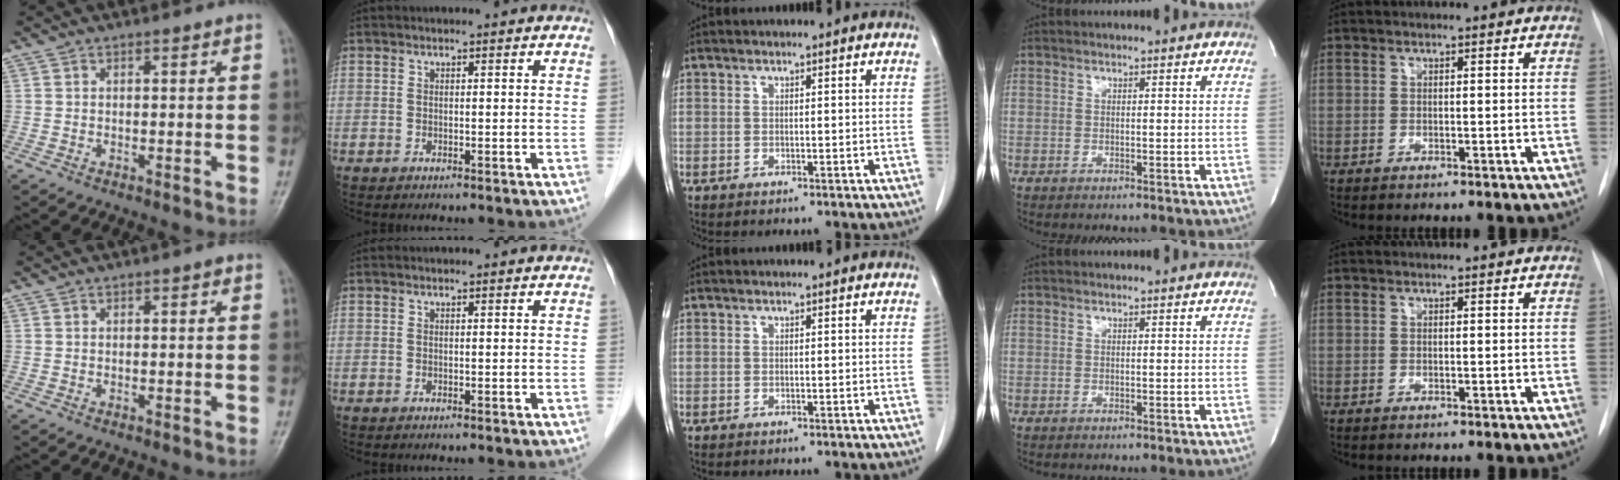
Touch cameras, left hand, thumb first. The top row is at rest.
{"thumb": {"total": 0.7, "force": [0.2, 0.3, 0.6], "torque": [-0.006, 0.002, 0.002]}, "index": {"total": 0.6, "force": [0.5, 0.1, 0.0], "torque": [-0.007, 0.002, 0.006]}}